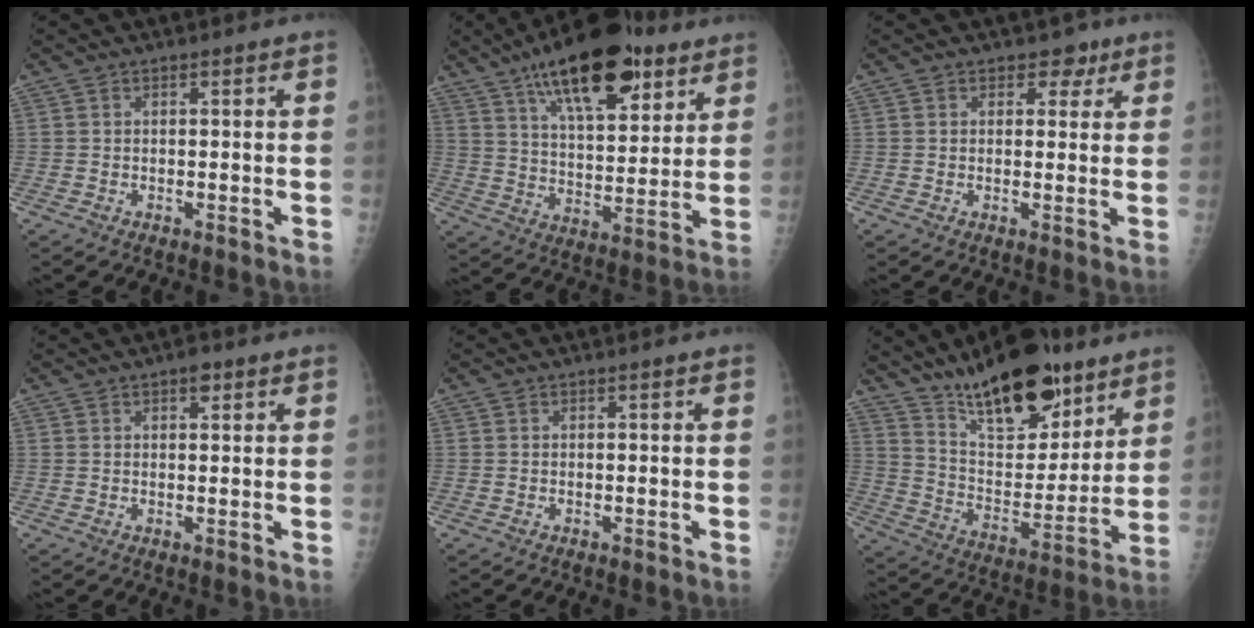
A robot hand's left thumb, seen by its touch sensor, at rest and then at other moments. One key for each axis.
{"total": 22.5, "fx": 13.2, "fy": 9.2, "fz": 15.7, "tx": -0.221, "ty": -0.034, "tz": 0.214}
{"total": 3.6, "fx": 2.2, "fy": 2.6, "fz": 1.4, "tx": 0.008, "ty": -0.008, "tz": 0.027}
{"total": 2.3, "fx": 1.4, "fy": 1.0, "fz": 1.5, "tx": -0.014, "ty": -0.004, "tz": 0.017}
{"total": 0.0}
{"total": 22.4, "fx": 15.7, "fy": 8.8, "fz": 13.3, "tx": -0.168, "ty": -0.083, "tz": 0.262}